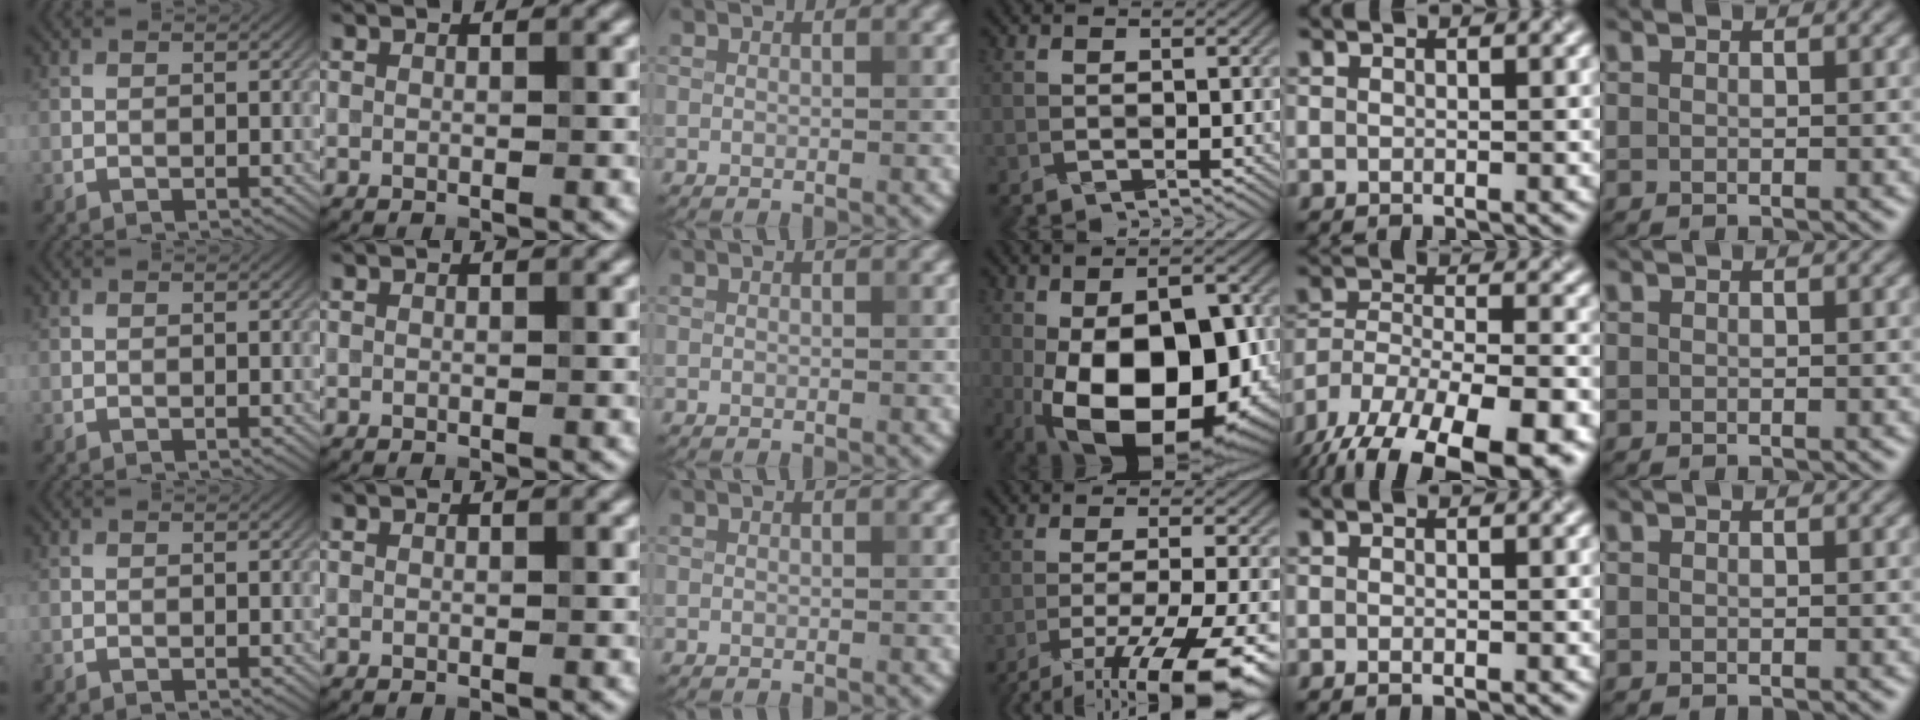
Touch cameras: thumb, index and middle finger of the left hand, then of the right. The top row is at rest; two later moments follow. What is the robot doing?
{"motion": "fold", "object": "hoodie"}